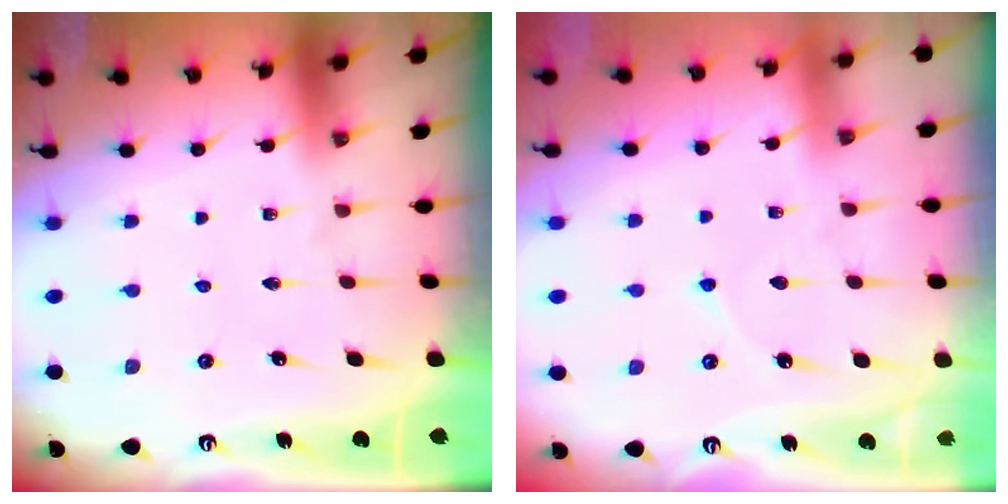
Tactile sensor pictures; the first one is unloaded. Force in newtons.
{"total": 4.4, "press": 4.4, "slide": 0.4}